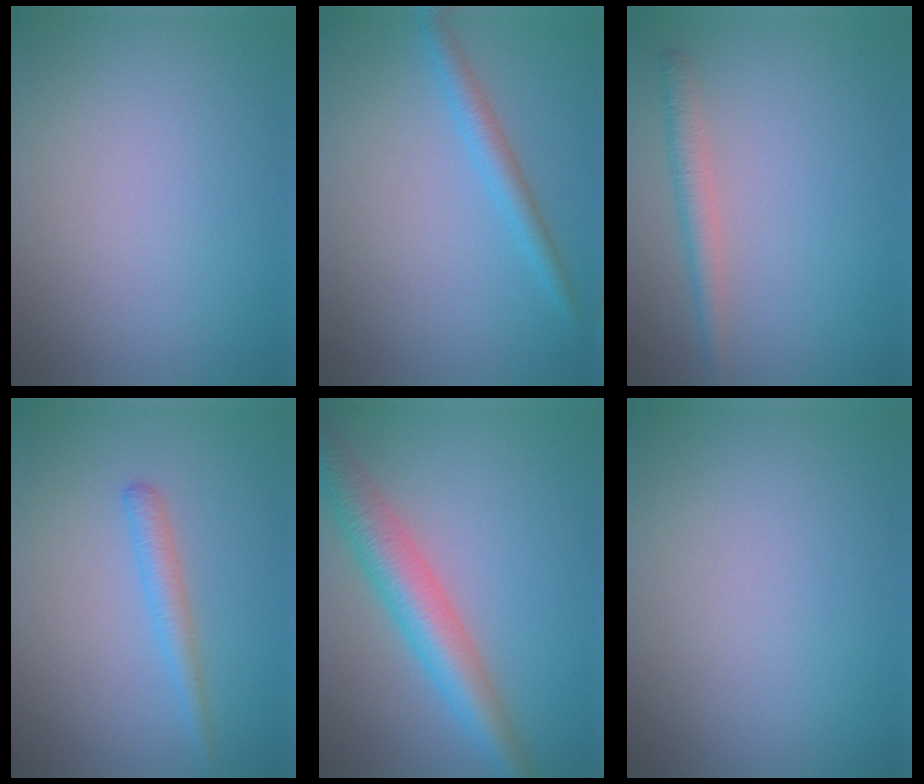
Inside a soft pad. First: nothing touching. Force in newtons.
{"total": 2.3, "press": 2.3, "slide": 0.1}
{"total": 2.1, "press": 2.1, "slide": 0.1}
{"total": 1.9, "press": 1.9, "slide": 0.1}
{"total": 5.9, "press": 5.9, "slide": 0.2}
{"total": 0.0}